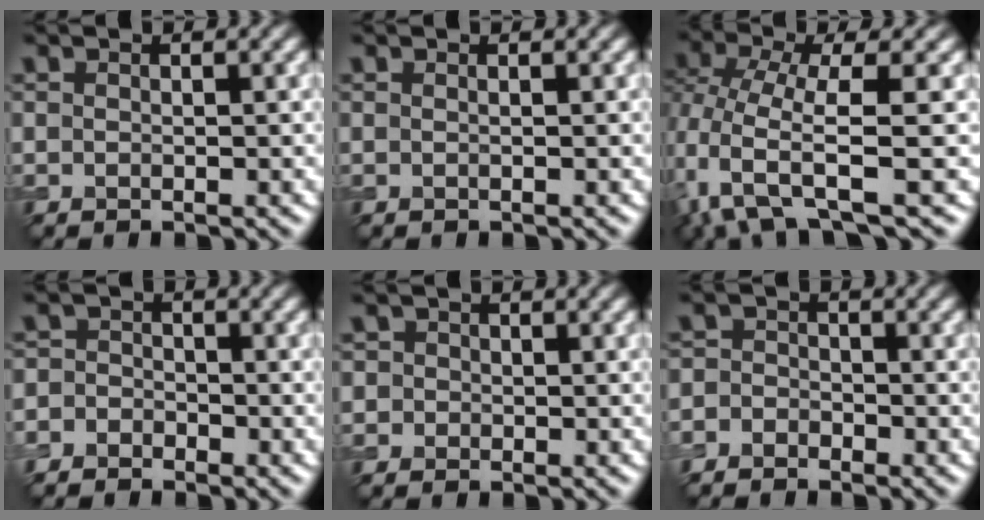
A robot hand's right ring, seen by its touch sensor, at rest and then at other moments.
{"total": 0.0}
{"total": 6.7, "force": [-2.6, 2.3, 5.8], "torque": [-0.119, -0.003, -0.055]}
{"total": 2.5, "force": [-1.7, 1.9, 0.2], "torque": [0.023, 0.008, -0.045]}
{"total": 1.8, "force": [0.3, 1.7, 0.4], "torque": [0.018, 0.010, -0.020]}
{"total": 2.2, "force": [-1.6, 1.5, 0.3], "torque": [0.014, 0.007, -0.041]}